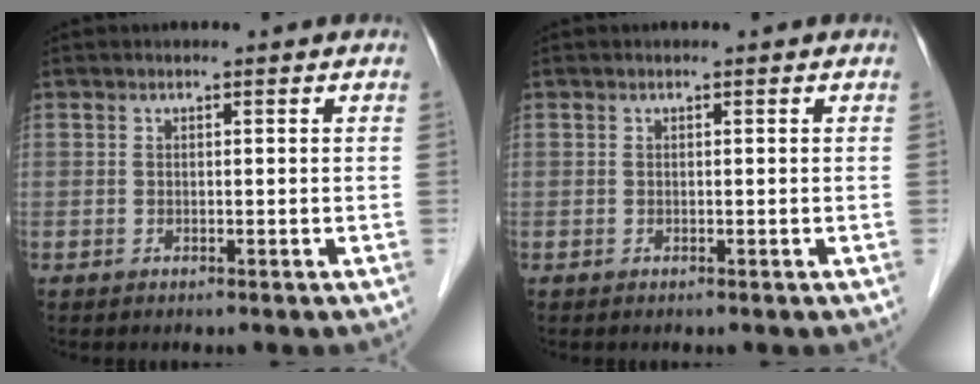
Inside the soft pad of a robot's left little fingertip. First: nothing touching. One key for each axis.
{"total": 0.0}